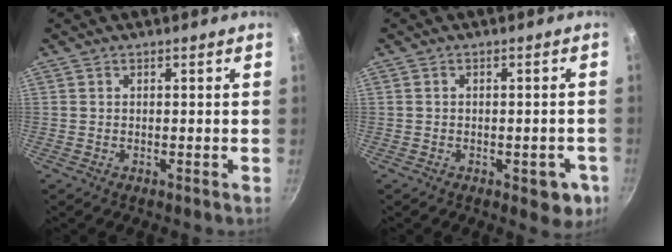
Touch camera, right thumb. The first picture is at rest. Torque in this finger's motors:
{"motor_torque": [-0.22, 0.02, -0.32, 0.00, 0.01]}